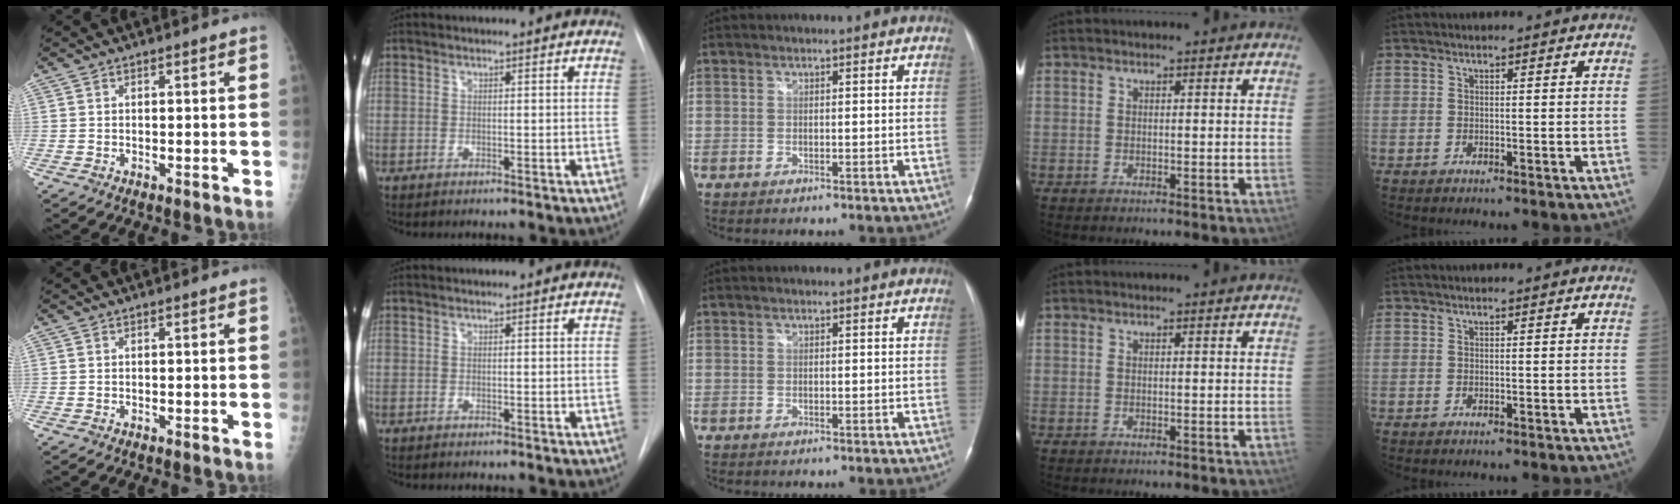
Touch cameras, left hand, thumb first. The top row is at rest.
{}